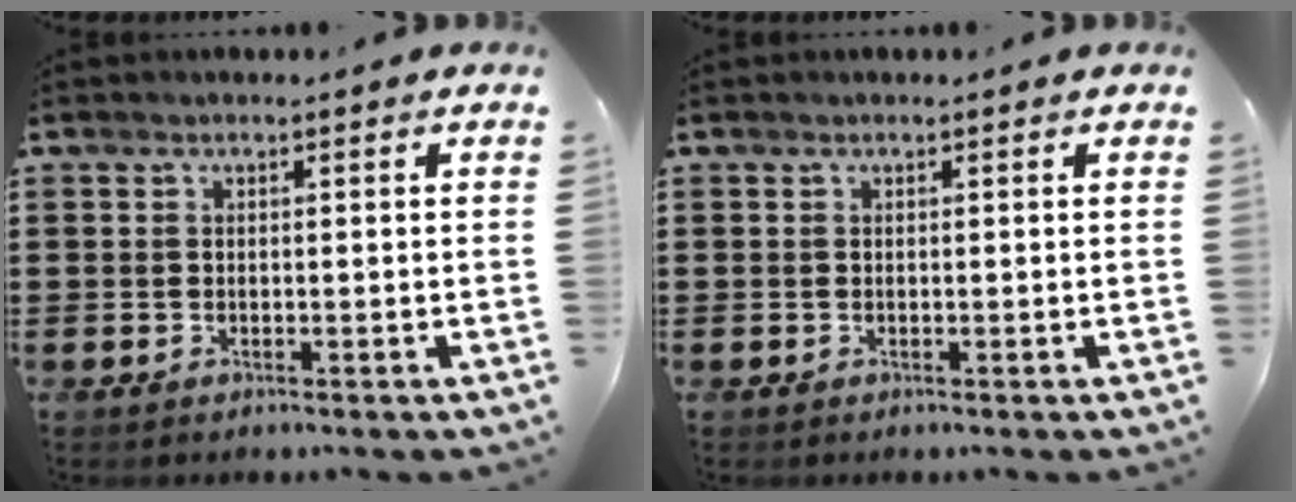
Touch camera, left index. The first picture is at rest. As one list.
[{"total": 0.0}]